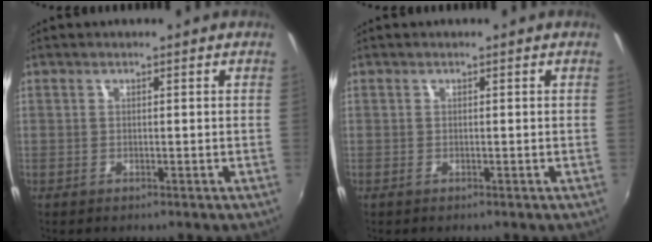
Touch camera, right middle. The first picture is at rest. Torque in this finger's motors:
{"motor_torque": [0.12, 0.01, 0.01, 0.00]}